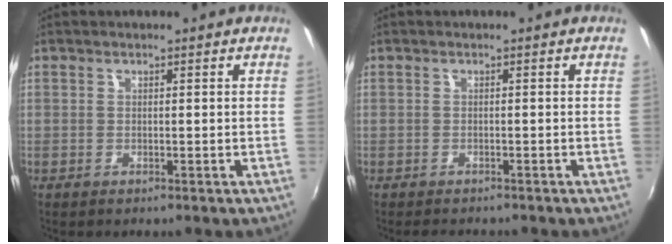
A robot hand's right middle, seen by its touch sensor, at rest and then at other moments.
{"total": 2.7, "force": [-2.5, 0.7, 0.9], "torque": [-0.022, -0.014, -0.039]}